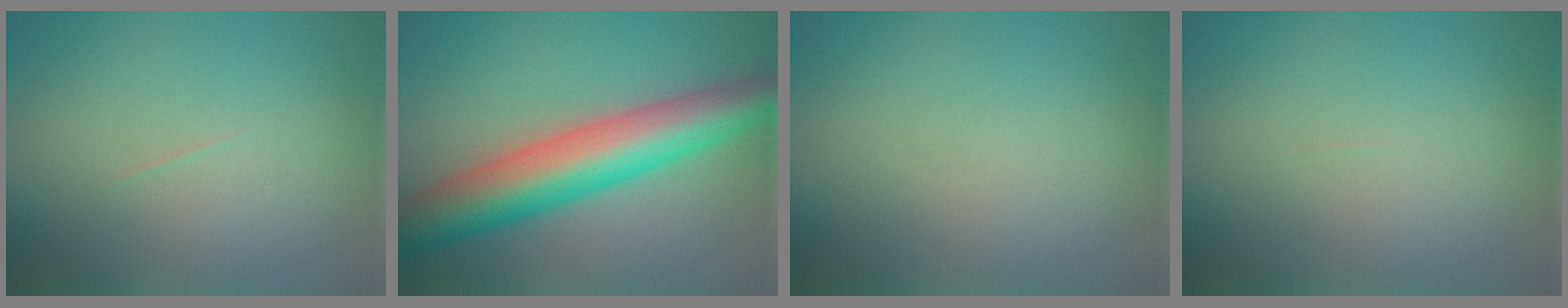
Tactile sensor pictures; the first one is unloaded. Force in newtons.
{"total": 8.9, "press": 8.9, "slide": 0.1}
{"total": 0.0}
{"total": 0.0}